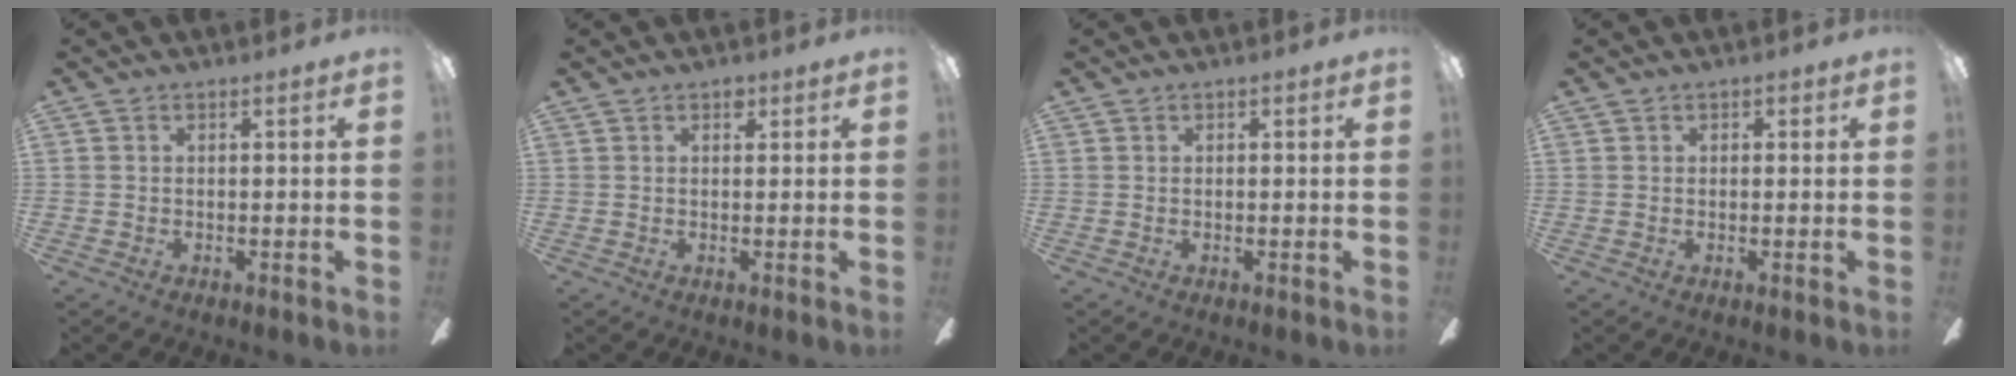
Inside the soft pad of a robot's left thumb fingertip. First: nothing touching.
{"total": 1.8, "force": [1.0, 1.3, 0.9], "torque": [-0.002, -0.002, 0.014]}
{"total": 0.5, "force": [0.0, 0.5, 0.2], "torque": [-0.003, 0.004, -0.001]}
{"total": 1.0, "force": [0.1, 0.9, 0.3], "torque": [0.003, 0.001, -0.001]}